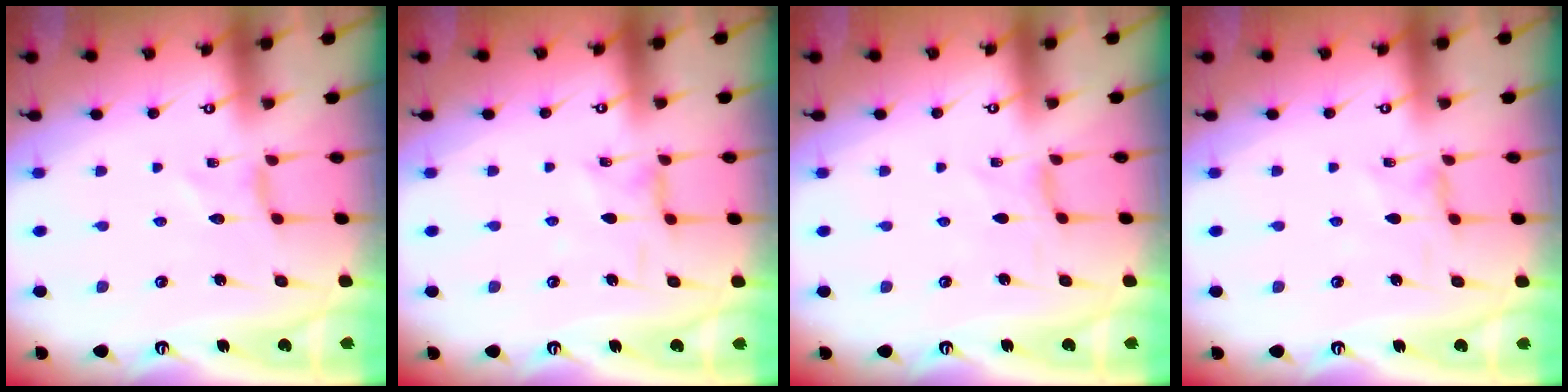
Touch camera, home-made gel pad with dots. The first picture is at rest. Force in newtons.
{"total": 1.3, "press": 1.2, "slide": 0.4}
{"total": 0.0}
{"total": 0.7, "press": 0.7, "slide": 0.3}